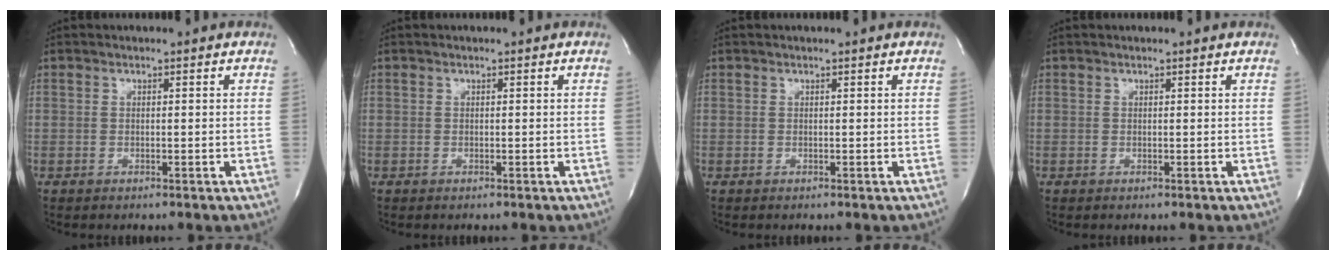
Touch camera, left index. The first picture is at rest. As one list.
[{"total": 0.0}, {"total": 0.0}, {"total": 0.0}]